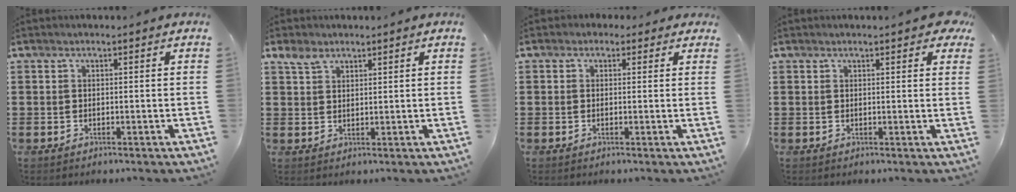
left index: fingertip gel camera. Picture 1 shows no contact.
{"total": 3.0, "force": [2.2, 1.8, 1.0], "torque": [-0.029, 0.006, 0.043]}
{"total": 1.4, "force": [0.3, 1.3, 0.3], "torque": [-0.012, 0.008, 0.004]}
{"total": 1.8, "force": [1.3, 0.3, 1.2], "torque": [-0.017, 0.002, 0.023]}